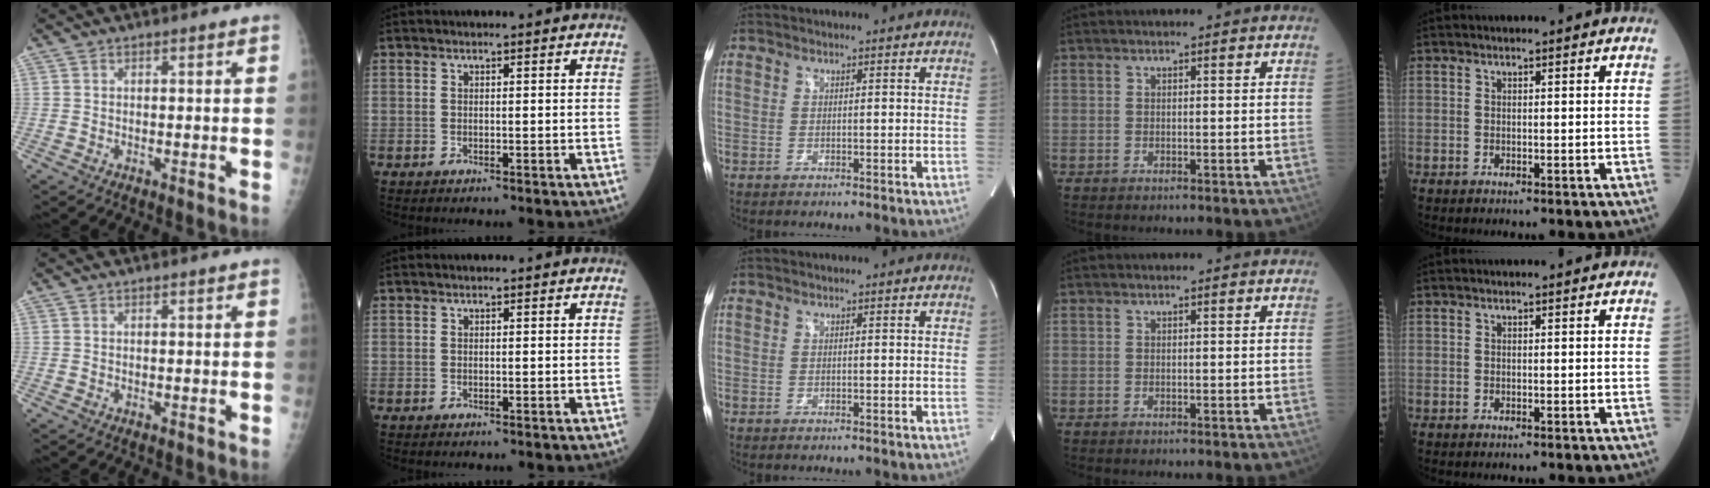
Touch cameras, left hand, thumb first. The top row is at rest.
{}